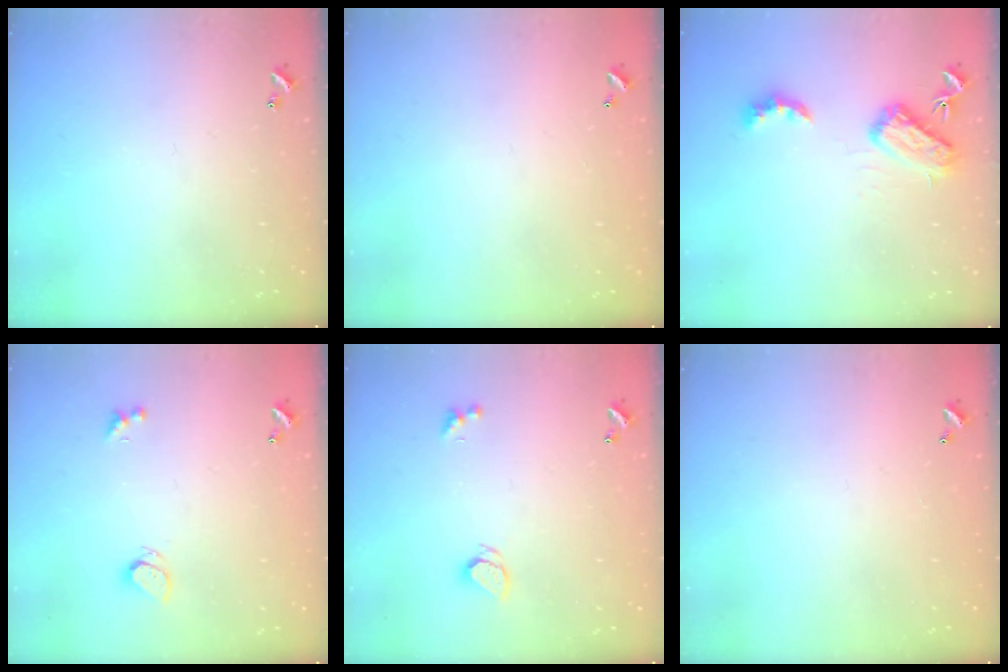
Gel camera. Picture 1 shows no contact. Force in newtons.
{"total": 2.7, "press": 2.7, "slide": 0.1}
{"total": 5.6, "press": 5.6, "slide": 0.5}
{"total": 1.6, "press": 1.5, "slide": 0.5}
{"total": 1.7, "press": 1.7, "slide": 0.2}
{"total": 2.8, "press": 2.8, "slide": 0.1}